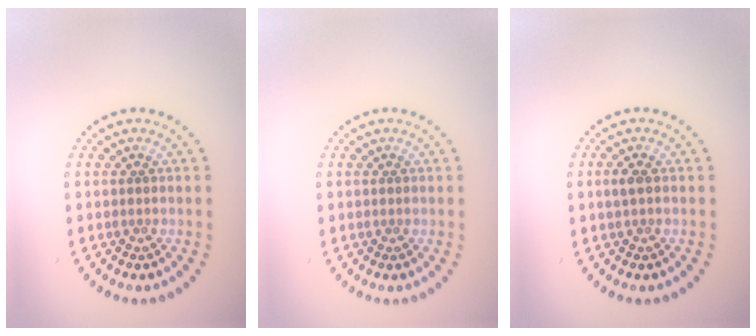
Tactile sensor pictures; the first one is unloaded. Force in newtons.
{"total": 0.0}
{"total": 1.1, "press": 1.1, "slide": 0.1}